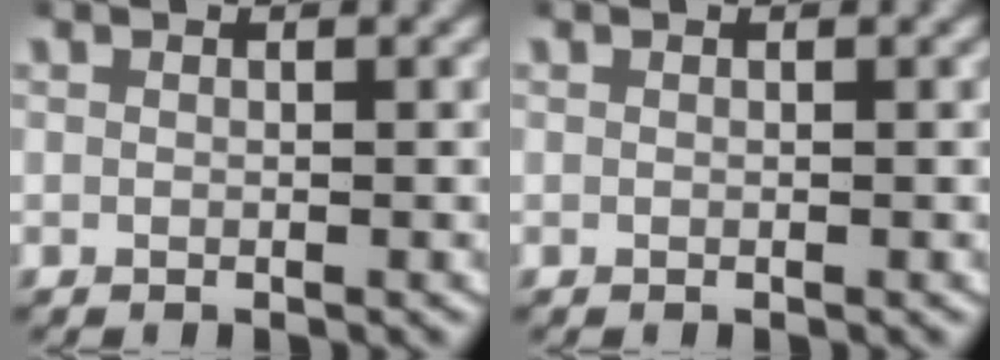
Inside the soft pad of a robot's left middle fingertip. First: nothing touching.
{"total": 0.0}